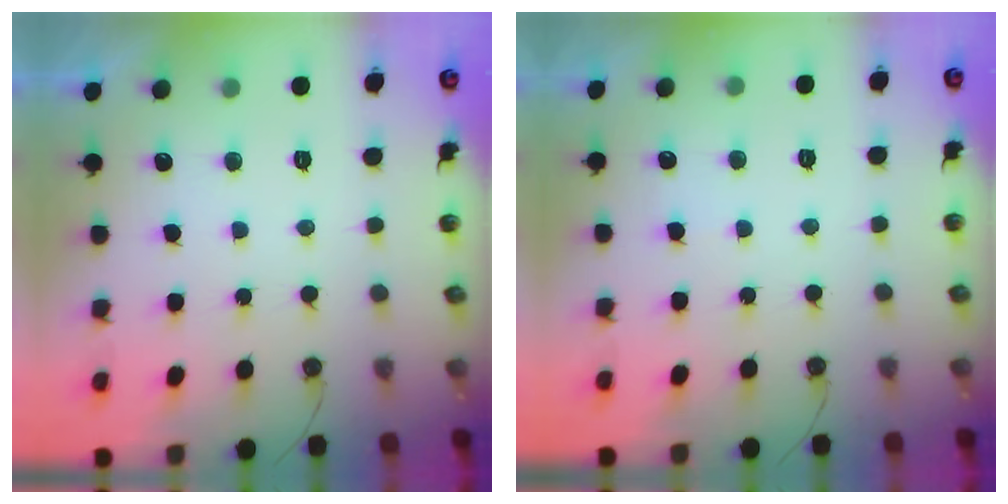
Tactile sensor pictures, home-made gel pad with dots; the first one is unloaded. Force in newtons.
{"total": 2.9, "press": 2.9, "slide": 0.3}